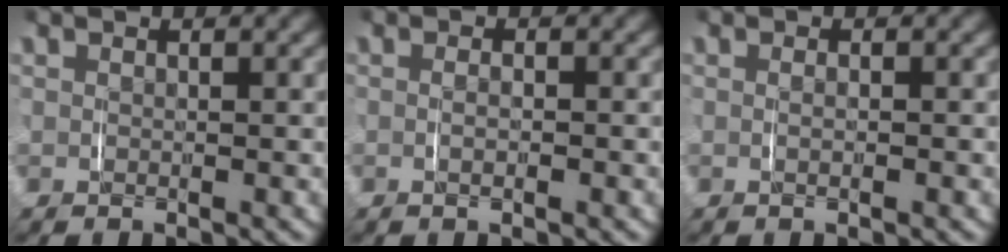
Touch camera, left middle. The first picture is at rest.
{"total": 1.0, "force": [-0.3, 0.2, 1.0], "torque": [-0.018, 0.000, -0.006]}
{"total": 0.7, "force": [-0.1, 0.0, 0.7], "torque": [-0.015, 0.000, -0.003]}